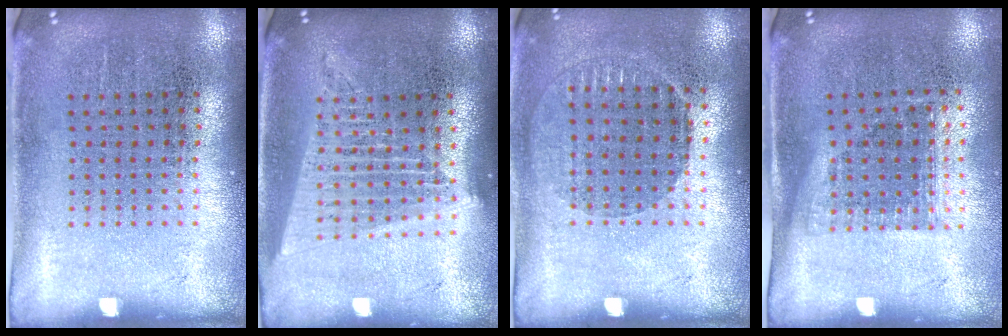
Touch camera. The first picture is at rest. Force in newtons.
{"total": 1.7, "press": 1.6, "slide": 0.7}
{"total": 1.0, "press": 0.9, "slide": 0.4}
{"total": 1.1, "press": 0.9, "slide": 0.6}